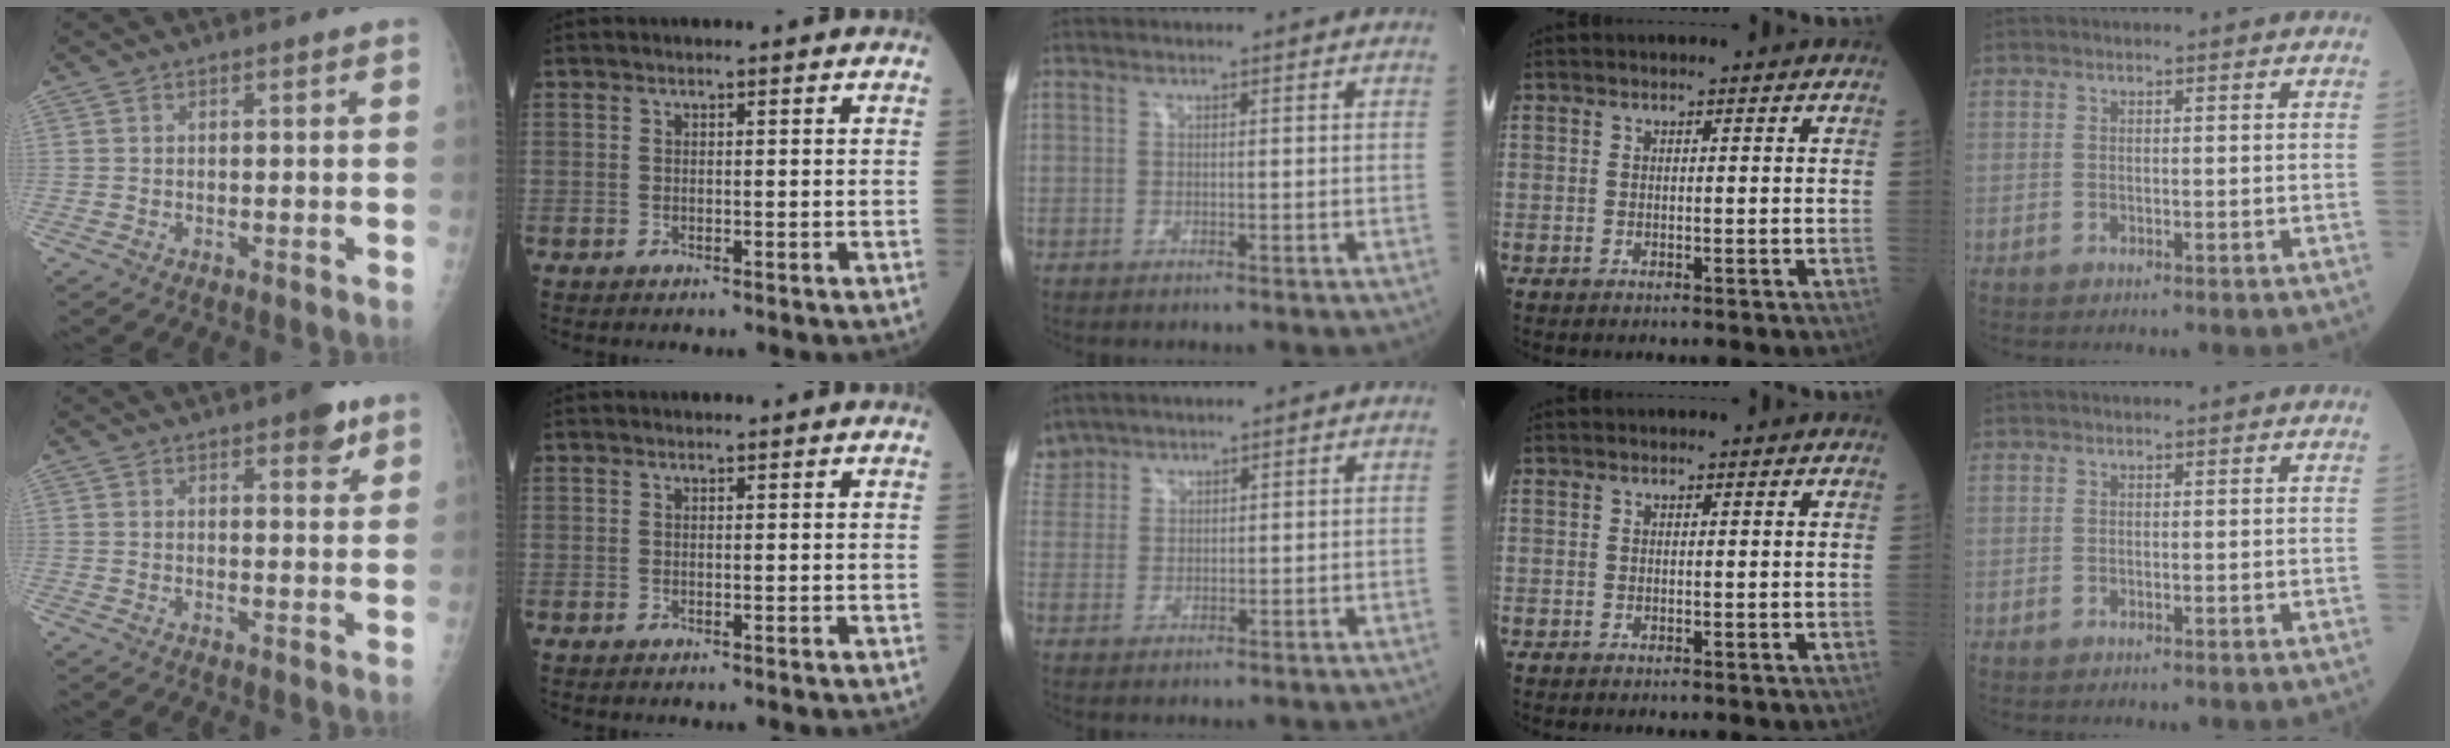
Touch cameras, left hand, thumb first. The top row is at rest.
{"thumb": {"total": 5.2, "force": [3.2, 1.9, 3.7], "torque": [-0.032, -0.014, 0.035]}, "middle": {"total": 3.3, "force": [3.0, 1.4, -0.3], "torque": [0.006, 0.013, 0.063]}}